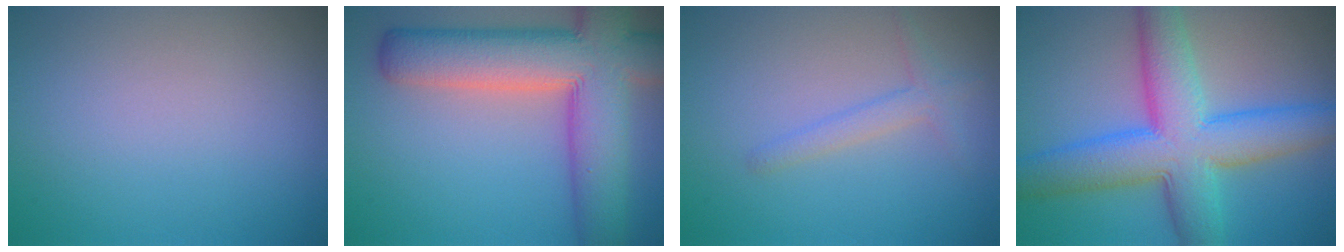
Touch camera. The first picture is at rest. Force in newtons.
{"total": 11.7, "press": 11.7, "slide": 0.7}
{"total": 1.8, "press": 1.8, "slide": 0.1}
{"total": 9.8, "press": 9.8, "slide": 0.3}